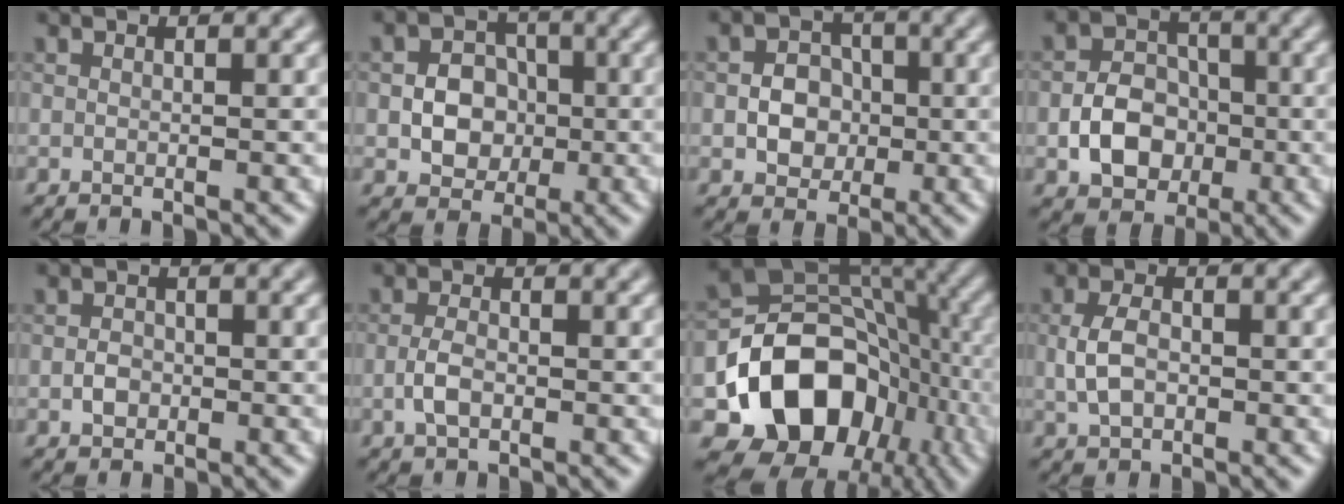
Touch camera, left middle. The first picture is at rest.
{"total": 4.4, "force": [-0.6, 3.6, 2.5], "torque": [-0.021, 0.000, -0.019]}
{"total": 3.4, "force": [-0.6, 2.8, 1.9], "torque": [-0.025, 0.002, -0.013]}
{"total": 4.9, "force": [-1.3, 3.8, 2.7], "torque": [-0.039, 0.001, -0.022]}
{"total": 1.4, "force": [-0.4, 1.1, 0.7], "torque": [-0.012, 0.001, -0.009]}
{"total": 2.0, "force": [-0.6, 1.1, 1.7], "torque": [-0.035, 0.001, -0.015]}
{"total": 12.5, "force": [-4.4, 9.8, 6.5], "torque": [-0.097, -0.002, -0.076]}
{"total": 3.0, "force": [-0.2, 2.0, 2.2], "torque": [-0.052, 0.000, -0.004]}